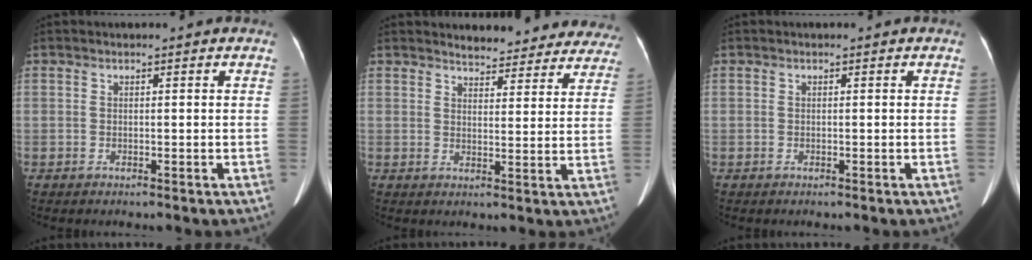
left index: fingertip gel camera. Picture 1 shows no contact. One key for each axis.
{"total": 14.1, "fx": 13.3, "fy": 3.8, "fz": 2.7, "tx": 0.002, "ty": -0.019, "tz": 0.135}
{"total": 0.0}